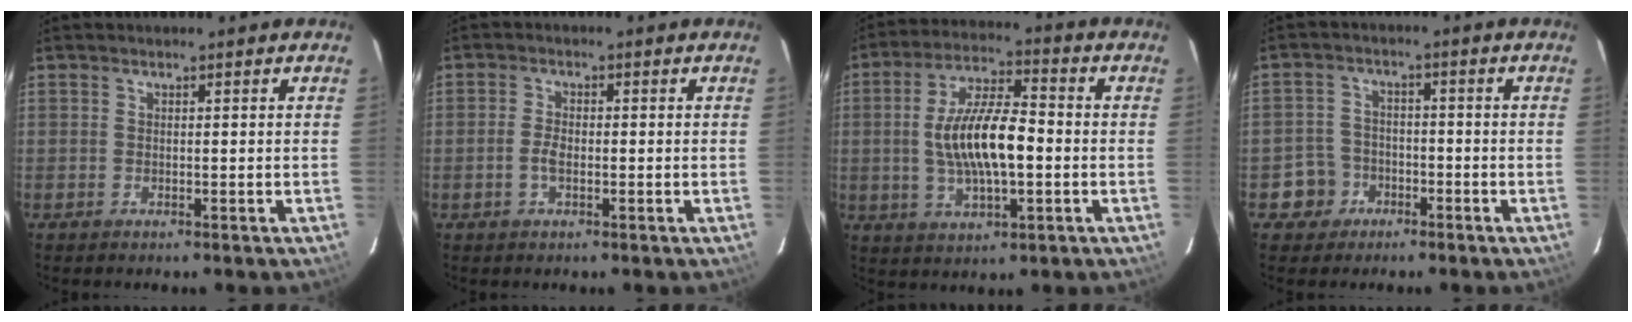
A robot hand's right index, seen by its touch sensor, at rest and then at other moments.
{"total": 2.7, "force": [-0.8, 1.5, 2.1], "torque": [-0.047, 0.002, -0.016]}
{"total": 13.3, "force": [-1.0, 4.7, 12.4], "torque": [-0.238, 0.006, -0.014]}
{"total": 5.4, "force": [-2.8, 4.6, 0.3], "torque": [-0.018, 0.021, -0.046]}